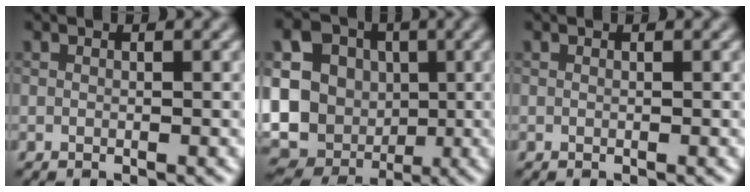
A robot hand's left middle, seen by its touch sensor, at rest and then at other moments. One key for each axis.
{"total": 18.2, "fx": -0.3, "fy": 16.4, "fz": 7.9, "tx": -0.175, "ty": -0.013, "tz": -0.029}
{"total": 0.0}